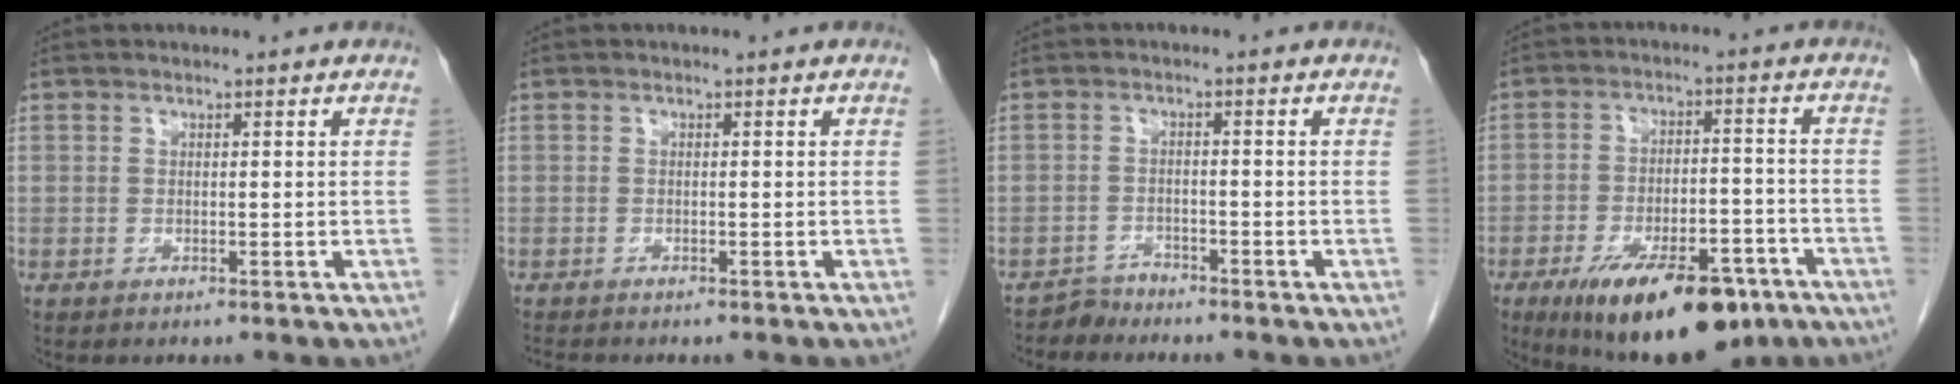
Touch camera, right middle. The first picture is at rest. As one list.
[{"total": 1.4, "force": [-1.3, 0.1, 0.5], "torque": [-0.013, -0.004, -0.021]}, {"total": 2.1, "force": [-1.9, 0.3, -0.8], "torque": [0.022, -0.005, -0.036]}, {"total": 17.7, "force": [-11.0, 6.9, 12.1], "torque": [-0.167, -0.005, -0.162]}]